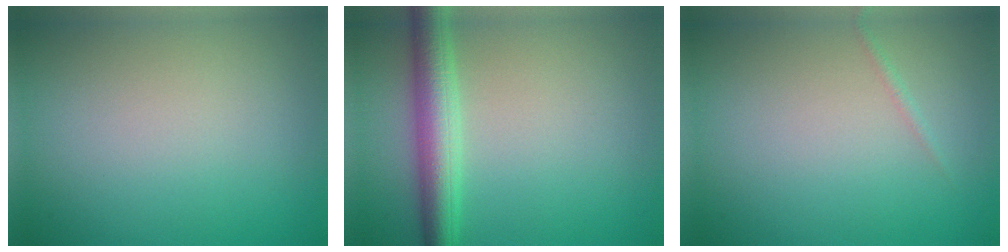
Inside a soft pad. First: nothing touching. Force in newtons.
{"total": 4.4, "press": 4.4, "slide": 0.1}
{"total": 0.6, "press": 0.5, "slide": 0.0}